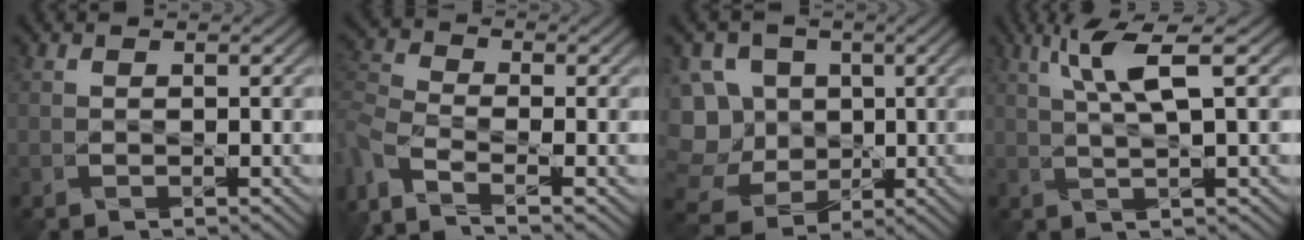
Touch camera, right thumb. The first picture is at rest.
{"total": 7.6, "force": [-4.4, 2.6, 5.6], "torque": [-0.157, -0.021, -0.091]}
{"total": 13.5, "force": [-0.1, 12.1, 5.9], "torque": [-0.234, 0.028, -0.004]}
{"total": 5.3, "force": [2.1, -0.3, 4.8], "torque": [-0.115, 0.009, 0.045]}